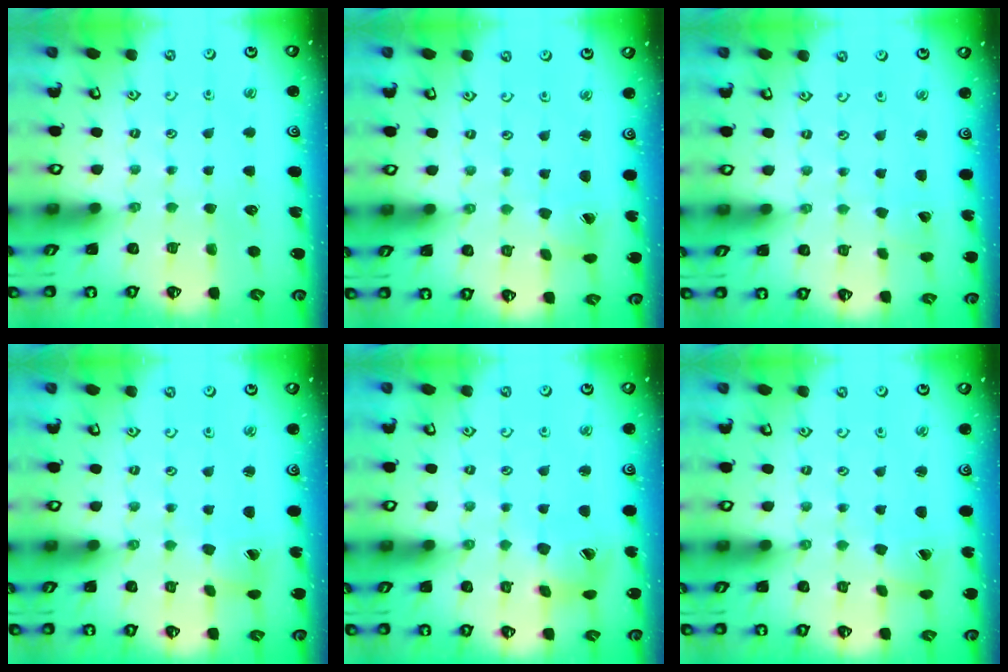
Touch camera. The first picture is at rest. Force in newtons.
{"total": 2.2, "press": 2.2, "slide": 0.2}
{"total": 1.3, "press": 1.3, "slide": 0.1}
{"total": 2.2, "press": 2.2, "slide": 0.3}
{"total": 7.9, "press": 7.8, "slide": 0.9}
{"total": 2.2, "press": 2.2, "slide": 0.3}